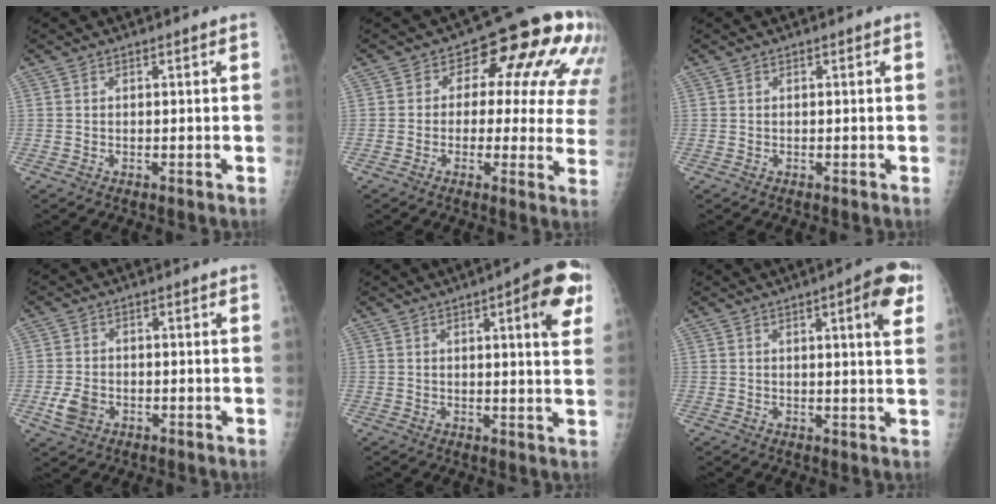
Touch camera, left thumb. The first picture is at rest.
{"total": 16.8, "force": [5.1, 9.4, 13.0], "torque": [-0.102, 0.010, 0.046]}
{"total": 0.0}
{"total": 4.3, "force": [-1.7, 3.1, 2.4], "torque": [-0.045, 0.005, -0.027]}
{"total": 10.2, "force": [4.2, 2.5, 8.9], "torque": [-0.092, -0.008, 0.043]}
{"total": 7.8, "force": [3.2, 1.5, 6.9], "torque": [-0.079, -0.006, 0.035]}